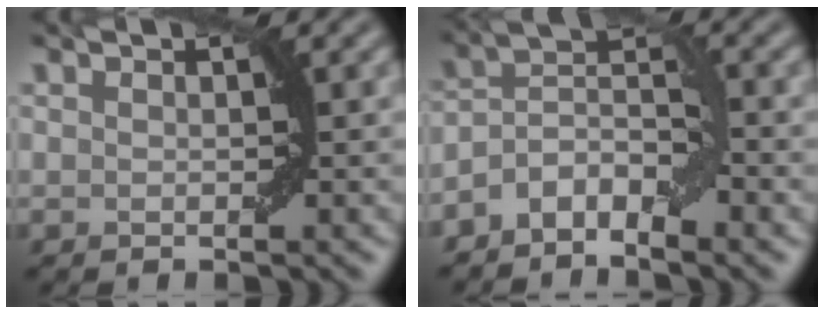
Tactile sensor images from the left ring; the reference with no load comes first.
{"total": 4.0, "force": [-2.4, 1.8, 2.6], "torque": [-0.048, 0.014, -0.050]}